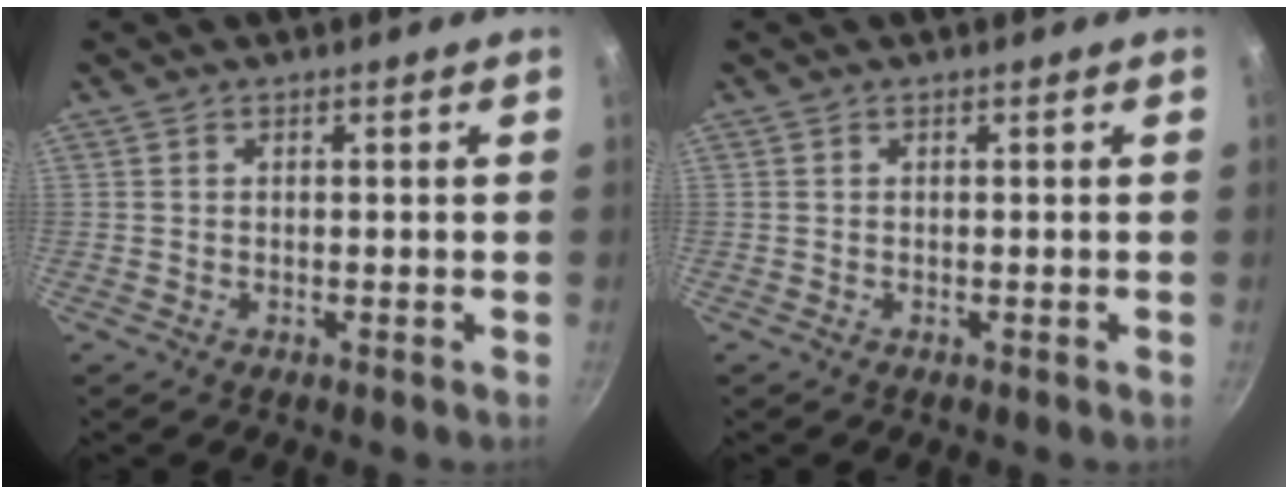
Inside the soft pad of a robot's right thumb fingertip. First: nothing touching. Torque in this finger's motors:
{"motor_torque": [-0.02, 0.00, 0.15, 0.15, 0.01]}